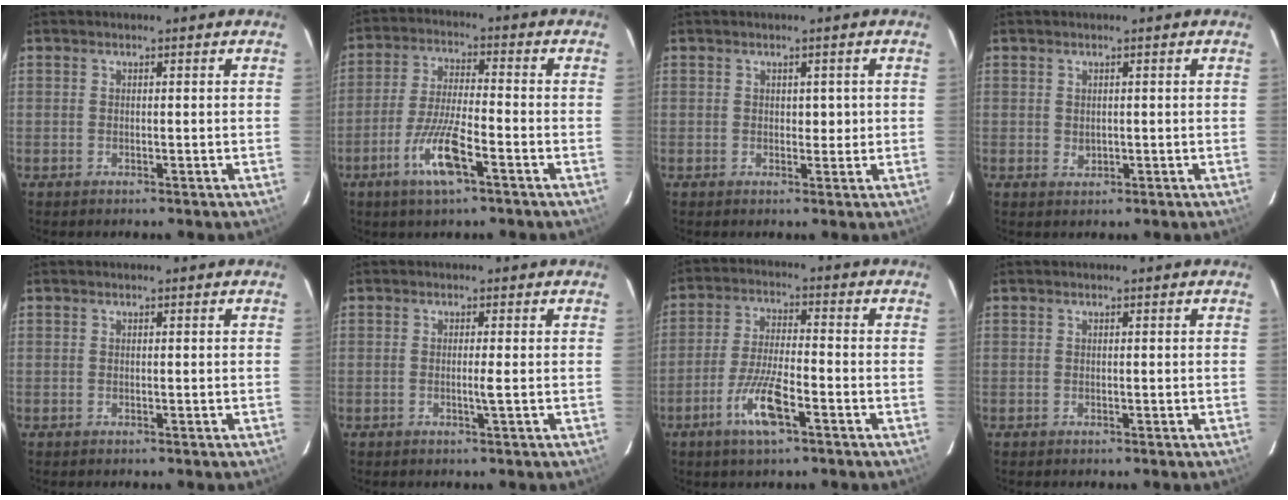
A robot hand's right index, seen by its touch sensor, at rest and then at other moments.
{"total": 9.4, "force": [-4.6, 1.4, 8.1], "torque": [-0.162, -0.010, -0.086]}
{"total": 2.1, "force": [0.2, 1.4, 1.6], "torque": [-0.024, 0.006, 0.007]}
{"total": 1.3, "force": [0.0, 1.0, 0.8], "torque": [-0.016, -0.001, 0.005]}
{"total": 0.0}
{"total": 1.5, "force": [-0.3, -0.3, 1.4], "torque": [-0.029, -0.002, -0.007]}
{"total": 8.6, "force": [-4.3, 1.5, 7.3], "torque": [-0.148, -0.008, -0.079]}
{"total": 0.0}